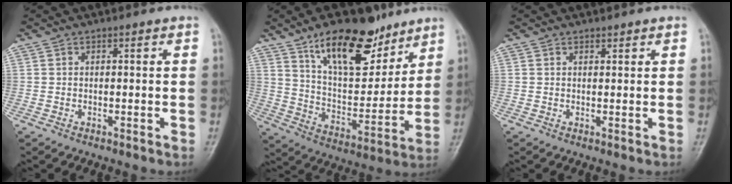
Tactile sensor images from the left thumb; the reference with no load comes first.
{"total": 20.3, "force": [13.1, 9.8, 12.0], "torque": [-0.129, -0.069, 0.221]}
{"total": 0.9, "force": [0.8, 0.4, 0.2], "torque": [0.000, -0.007, 0.013]}